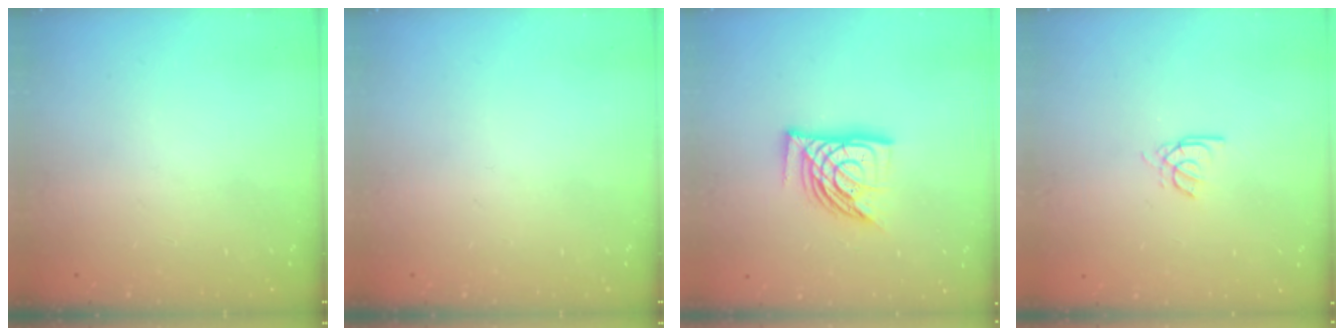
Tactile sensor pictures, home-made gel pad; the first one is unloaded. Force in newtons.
{"total": 0.0}
{"total": 12.7, "press": 12.6, "slide": 1.5}
{"total": 3.0, "press": 3.0, "slide": 0.5}